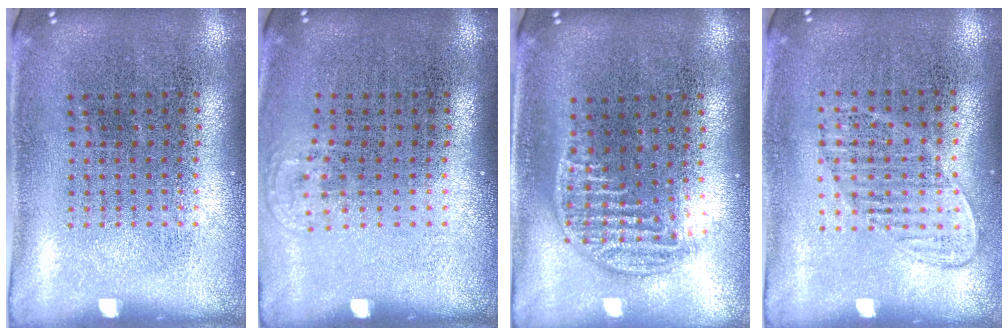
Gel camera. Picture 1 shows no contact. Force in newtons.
{"total": 0.6, "press": 0.5, "slide": 0.4}
{"total": 1.3, "press": 1.1, "slide": 0.7}
{"total": 1.2, "press": 1.1, "slide": 0.5}